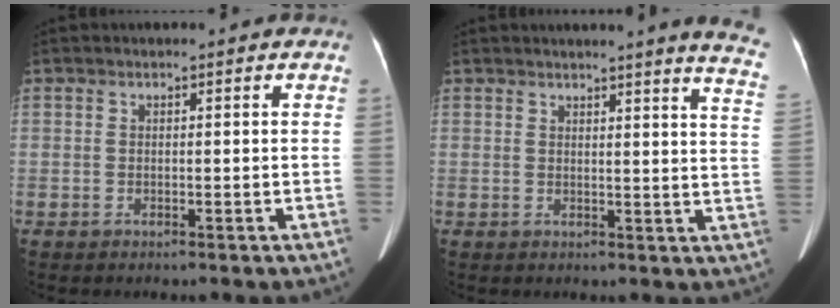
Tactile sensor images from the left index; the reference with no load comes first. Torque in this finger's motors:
{"motor_torque": [-0.87, -1.27, -0.04, 0.04]}